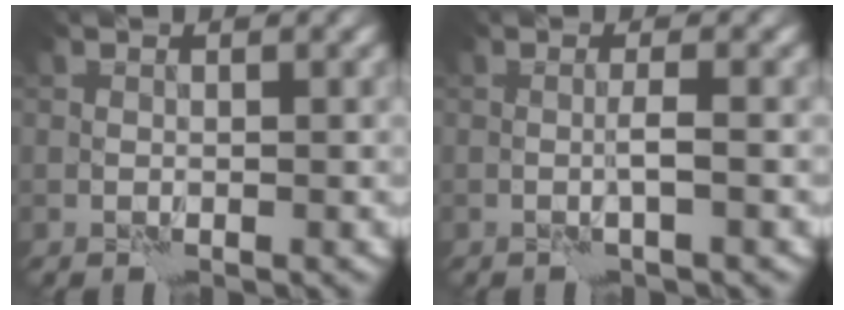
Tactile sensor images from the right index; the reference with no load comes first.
{"total": 1.0, "force": [0.0, -0.4, 1.0], "torque": [-0.018, 0.001, -0.001]}